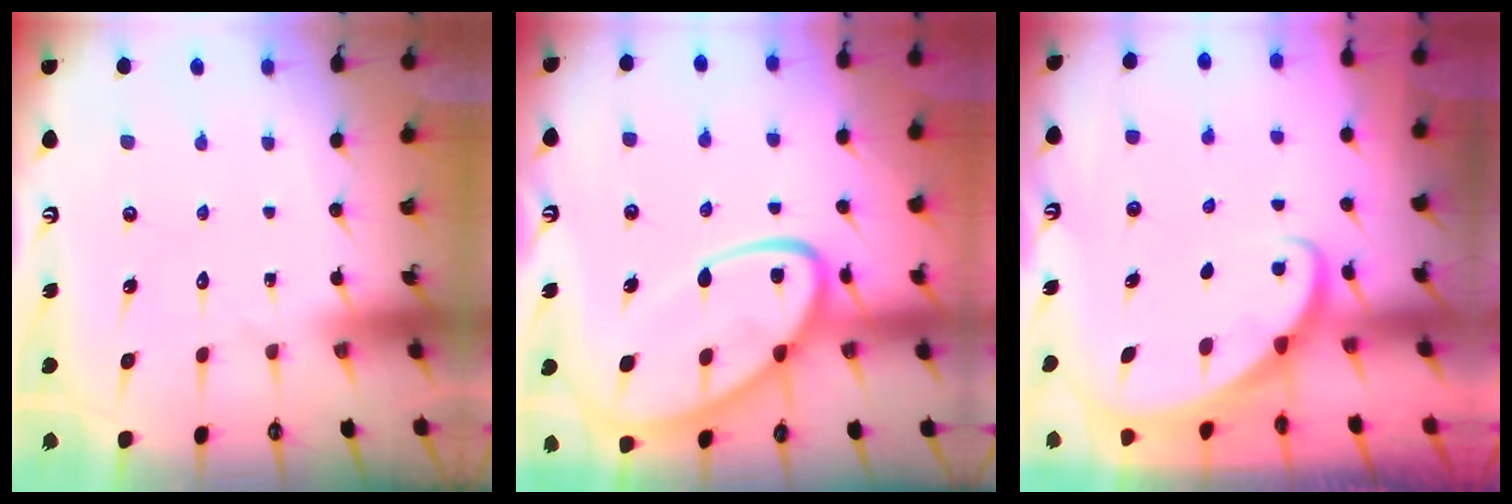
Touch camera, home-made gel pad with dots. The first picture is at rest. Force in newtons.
{"total": 16.2, "press": 16.1, "slide": 1.5}
{"total": 2.0, "press": 2.0, "slide": 0.3}